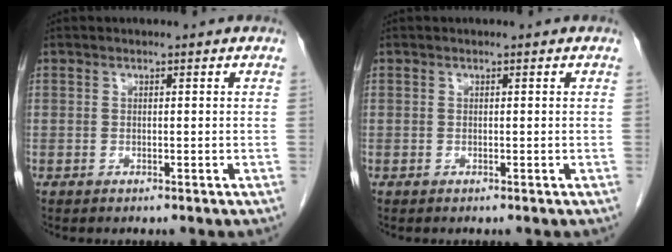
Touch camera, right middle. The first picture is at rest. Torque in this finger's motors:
{"motor_torque": [0.02, -0.01, 0.00, 0.00]}